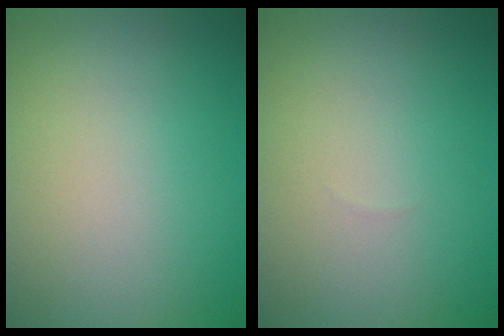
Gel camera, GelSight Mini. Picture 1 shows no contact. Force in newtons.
{"total": 0.0}